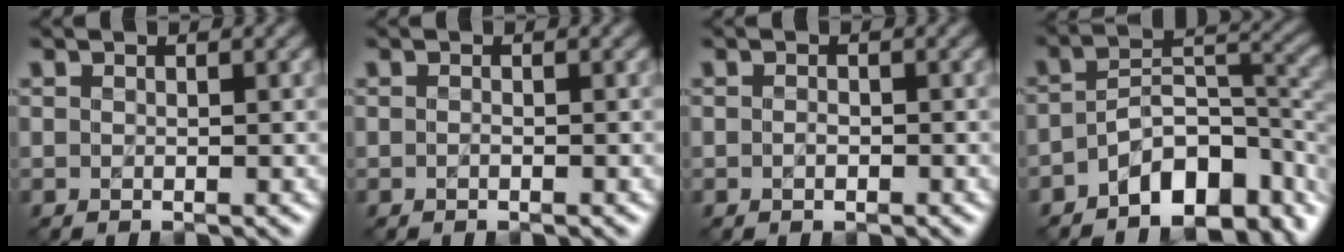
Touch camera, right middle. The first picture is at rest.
{"total": 0.0}
{"total": 0.6, "force": [-0.2, 0.4, 0.4], "torque": [-0.010, 0.001, -0.004]}
{"total": 9.1, "force": [-5.2, 4.2, 6.1], "torque": [-0.075, 0.006, -0.091]}